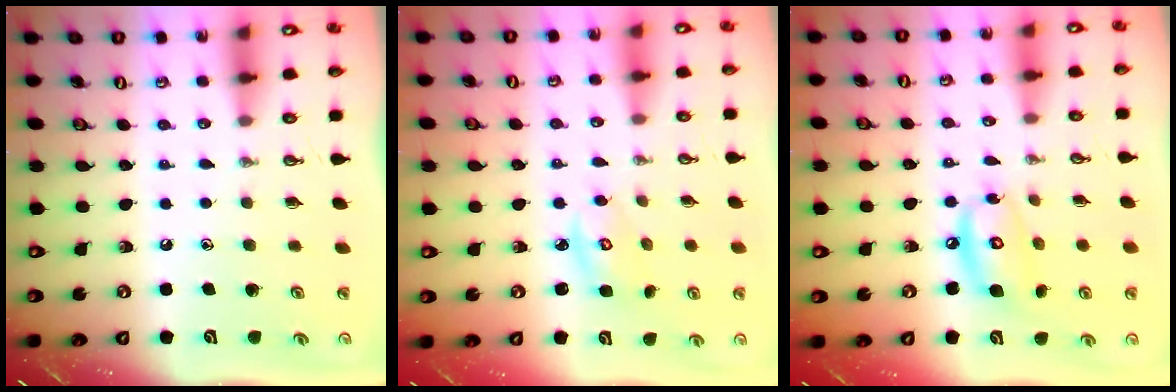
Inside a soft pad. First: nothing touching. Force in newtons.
{"total": 4.4, "press": 4.4, "slide": 0.4}
{"total": 11.5, "press": 11.4, "slide": 1.0}